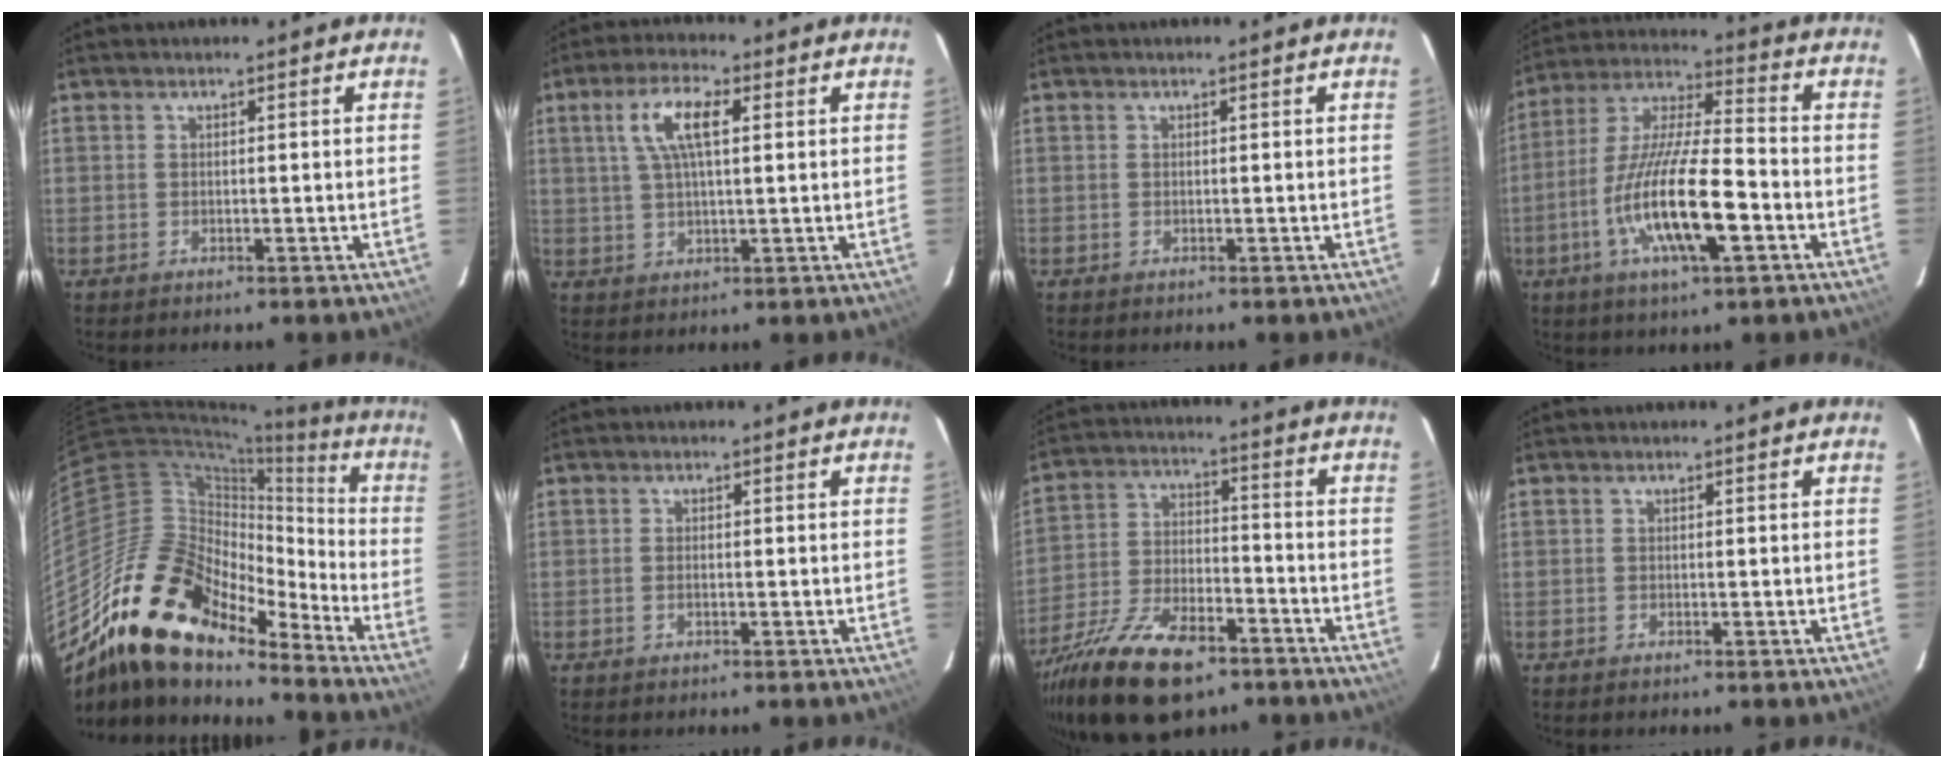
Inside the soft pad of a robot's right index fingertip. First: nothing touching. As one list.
[{"total": 7.7, "force": [2.4, 2.5, 6.9], "torque": [-0.135, 0.013, 0.046]}, {"total": 0.0}, {"total": 16.8, "force": [-5.8, 3.7, 15.4], "torque": [-0.306, -0.015, -0.110]}, {"total": 21.6, "force": [-16.6, 8.8, 10.6], "torque": [-0.187, -0.001, -0.309]}, {"total": 0.9, "force": [-0.3, 0.5, 0.8], "torque": [-0.017, 0.000, -0.006]}, {"total": 18.9, "force": [-12.4, 8.3, 11.5], "torque": [-0.243, -0.034, -0.215]}, {"total": 0.0}]